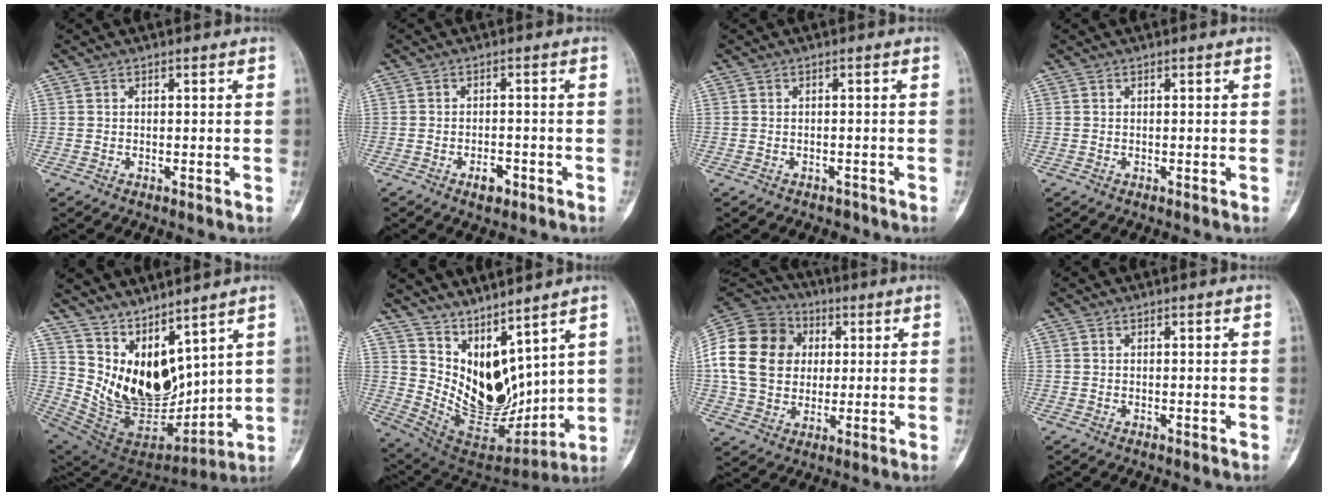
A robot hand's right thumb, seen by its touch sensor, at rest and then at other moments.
{"total": 3.0, "force": [-1.7, 1.6, 1.9], "torque": [-0.023, 0.010, -0.023]}
{"total": 2.1, "force": [-1.8, 1.1, 0.2], "torque": [-0.008, 0.013, -0.022]}
{"total": 0.0}
{"total": 16.5, "force": [9.6, 7.8, 11.0], "torque": [-0.146, -0.073, 0.215]}
{"total": 15.2, "force": [9.3, 6.8, 9.9], "torque": [-0.125, -0.071, 0.206]}
{"total": 19.4, "force": [2.4, 16.2, 10.4], "torque": [-0.191, 0.029, 0.049]}
{"total": 0.0}